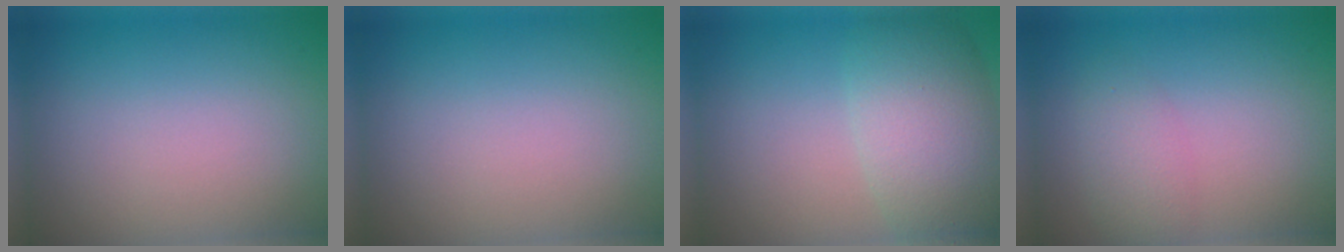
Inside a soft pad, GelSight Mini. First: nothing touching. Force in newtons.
{"total": 0.0}
{"total": 6.9, "press": 6.9, "slide": 0.3}
{"total": 2.4, "press": 2.4, "slide": 0.1}